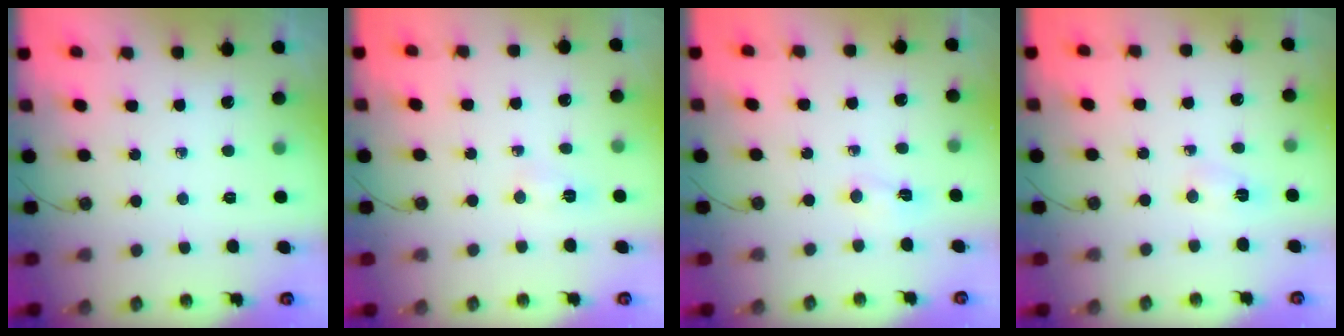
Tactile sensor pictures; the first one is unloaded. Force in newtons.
{"total": 2.8, "press": 2.8, "slide": 0.2}
{"total": 2.8, "press": 2.7, "slide": 0.7}
{"total": 2.4, "press": 2.4, "slide": 0.3}